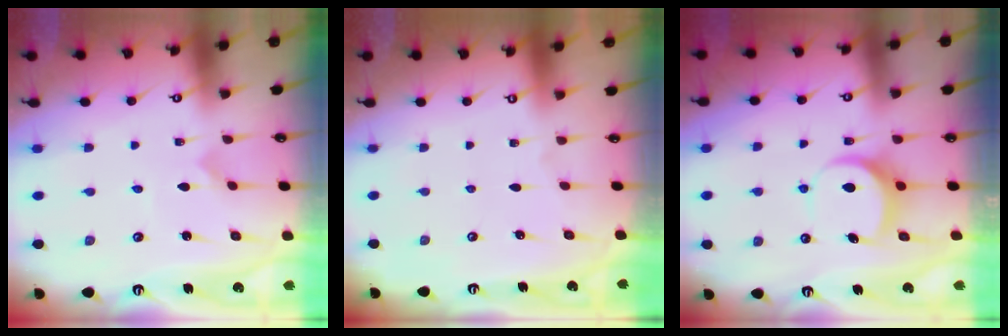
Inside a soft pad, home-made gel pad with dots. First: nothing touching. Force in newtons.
{"total": 0.0}
{"total": 7.2, "press": 7.1, "slide": 0.6}